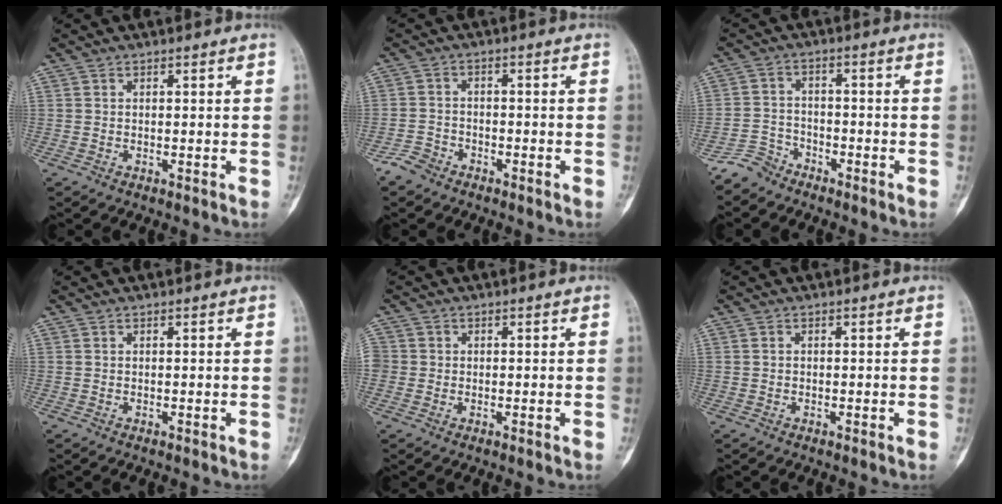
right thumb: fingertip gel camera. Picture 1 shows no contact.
{"total": 3.5, "force": [-2.7, 2.0, 0.8], "torque": [-0.013, 0.013, -0.055]}
{"total": 4.6, "force": [-4.0, 2.2, 0.0], "torque": [0.010, 0.022, -0.087]}
{"total": 0.0}
{"total": 3.0, "force": [-0.3, 2.9, 0.7], "torque": [0.001, 0.009, -0.010]}
{"total": 0.0}